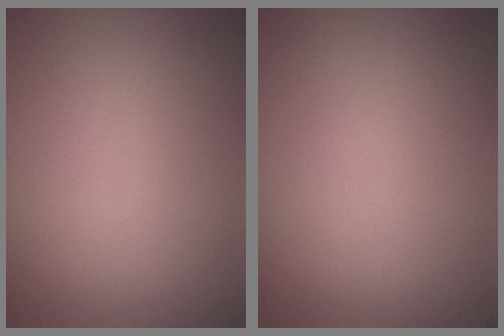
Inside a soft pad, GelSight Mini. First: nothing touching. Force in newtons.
{"total": 0.0}